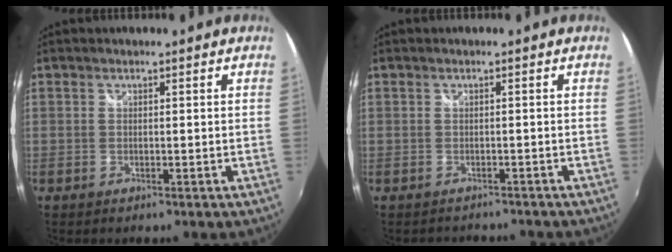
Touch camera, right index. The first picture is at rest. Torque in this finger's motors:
{"motor_torque": [-1.16, -0.87, -0.77, -0.18]}